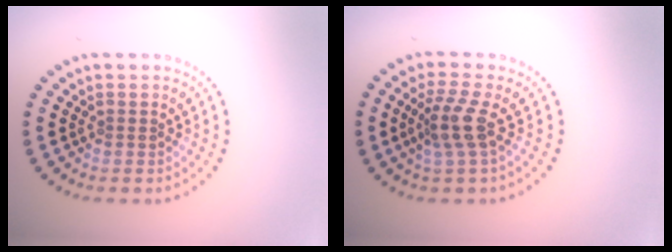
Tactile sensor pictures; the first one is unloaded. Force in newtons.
{"total": 2.8, "press": 2.1, "slide": 1.8}